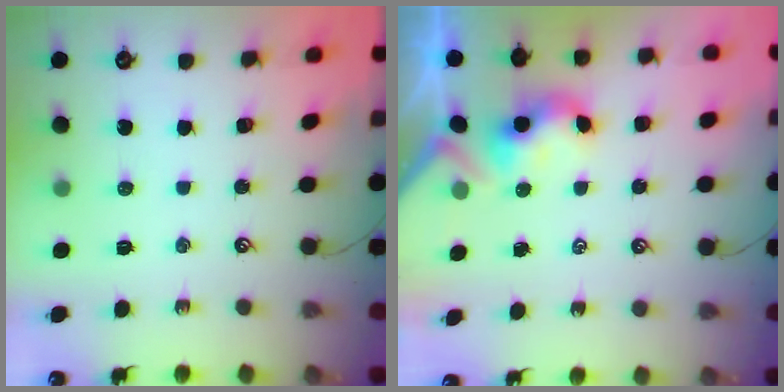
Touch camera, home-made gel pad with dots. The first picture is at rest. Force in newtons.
{"total": 3.4, "press": 3.4, "slide": 0.4}